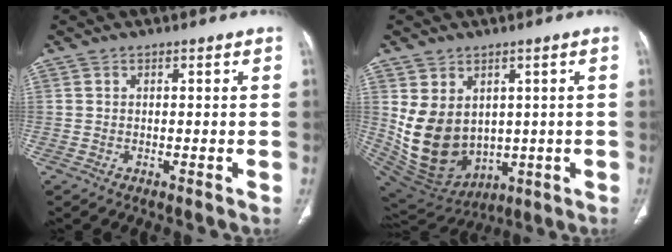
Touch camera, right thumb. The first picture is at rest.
{"total": 14.6, "force": [1.0, 11.3, 9.2], "torque": [-0.142, -0.015, 0.064]}